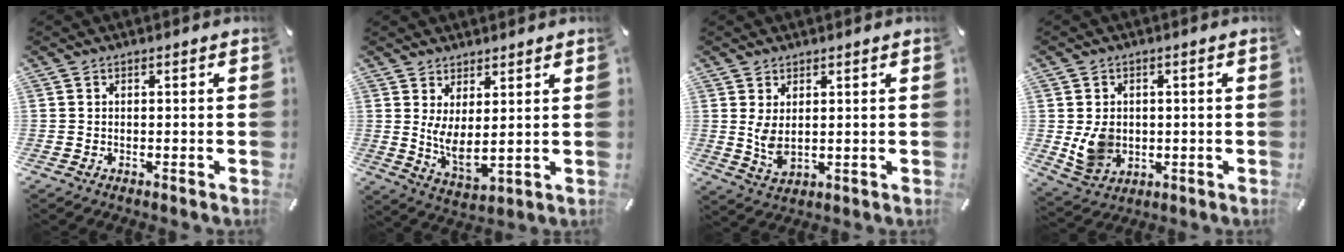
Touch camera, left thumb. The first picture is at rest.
{"total": 6.5, "force": [2.9, 2.7, 5.2], "torque": [-0.107, -0.030, 0.053]}
{"total": 5.0, "force": [1.3, 2.7, 4.1], "torque": [-0.107, -0.009, 0.019]}
{"total": 7.2, "force": [-0.1, 6.5, 3.1], "torque": [-0.073, -0.003, -0.005]}